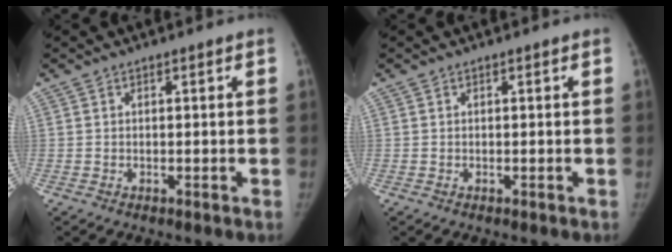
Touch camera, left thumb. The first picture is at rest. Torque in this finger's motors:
{"motor_torque": [0.02, 0.01, 0.10, -0.15, 0.00]}